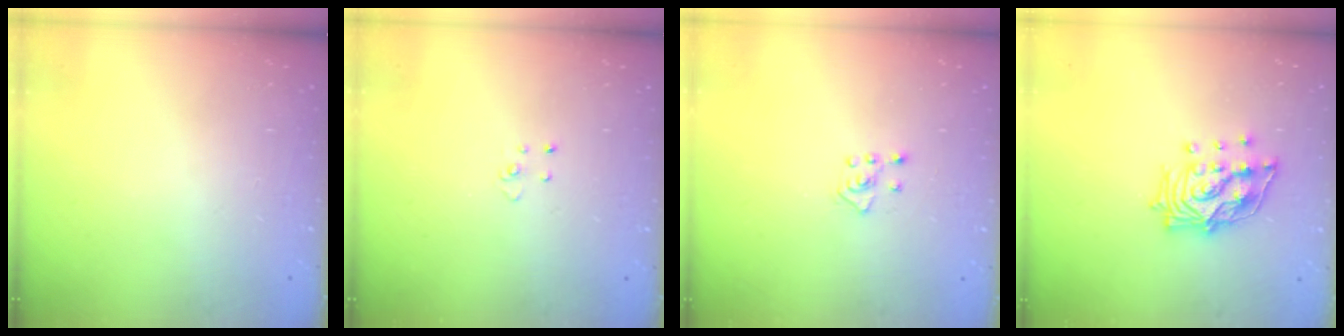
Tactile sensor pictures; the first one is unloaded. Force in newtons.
{"total": 2.9, "press": 2.9, "slide": 0.2}
{"total": 4.1, "press": 4.1, "slide": 0.5}
{"total": 14.5, "press": 14.4, "slide": 1.6}